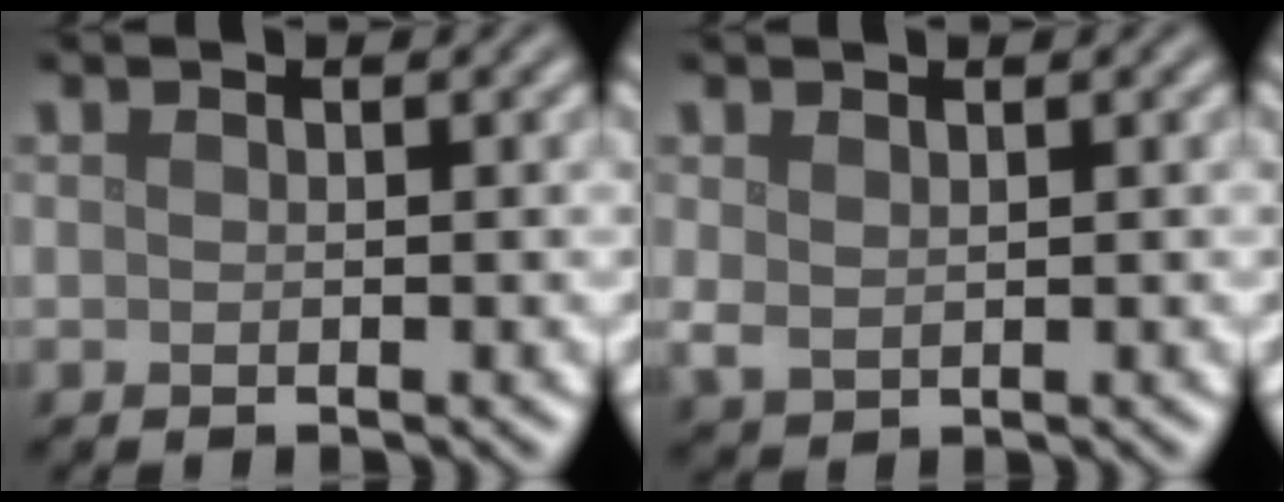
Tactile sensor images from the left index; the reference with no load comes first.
{"total": 1.5, "force": [0.6, 0.9, 1.0], "torque": [-0.023, -0.002, 0.016]}